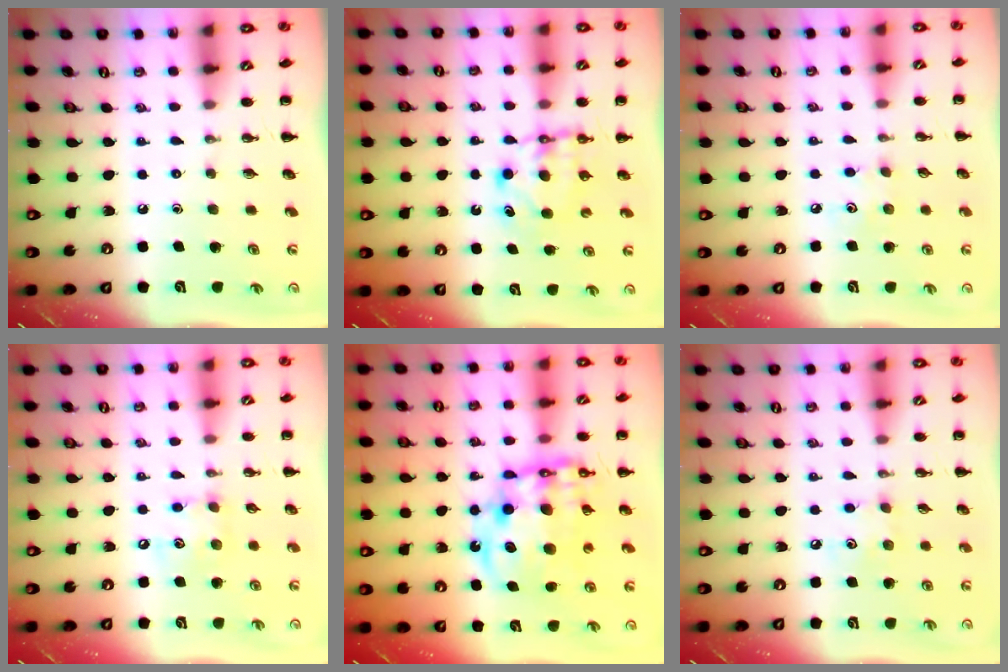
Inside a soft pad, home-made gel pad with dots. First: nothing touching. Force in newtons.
{"total": 6.3, "press": 6.3, "slide": 0.5}
{"total": 4.5, "press": 4.3, "slide": 1.1}
{"total": 6.8, "press": 6.8, "slide": 0.6}
{"total": 16.6, "press": 16.1, "slide": 3.9}
{"total": 5.6, "press": 5.5, "slide": 1.0}